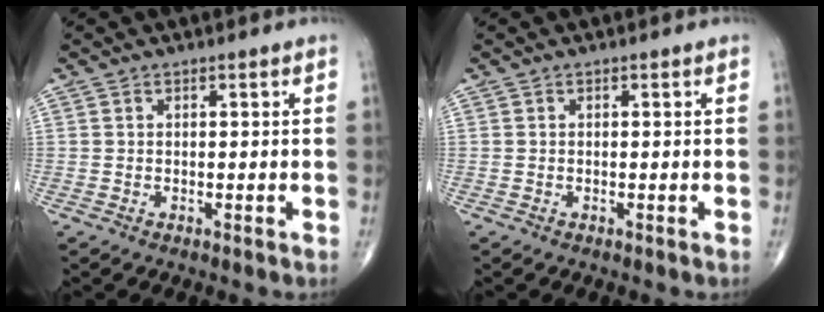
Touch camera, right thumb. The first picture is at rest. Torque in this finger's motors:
{"motor_torque": [0.03, 0.02, -0.09, 0.03, 0.01]}